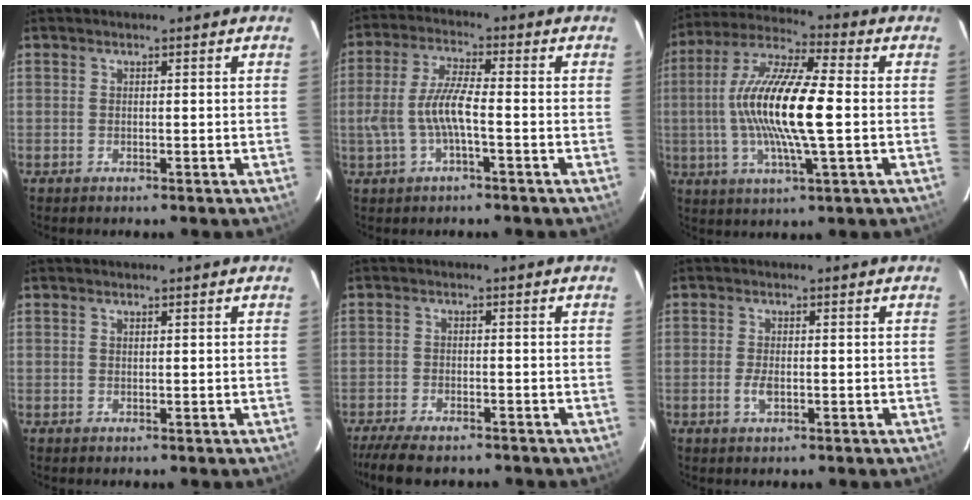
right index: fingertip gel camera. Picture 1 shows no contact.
{"total": 8.2, "force": [-1.8, 1.9, 7.8], "torque": [-0.166, 0.004, -0.029]}
{"total": 17.1, "force": [-0.6, 2.9, 16.8], "torque": [-0.326, 0.005, -0.021]}
{"total": 0.0}
{"total": 9.1, "force": [-7.5, 2.6, 4.5], "torque": [-0.112, -0.026, -0.129]}
{"total": 2.4, "force": [-0.7, 1.1, 2.1], "torque": [-0.042, -0.003, -0.012]}